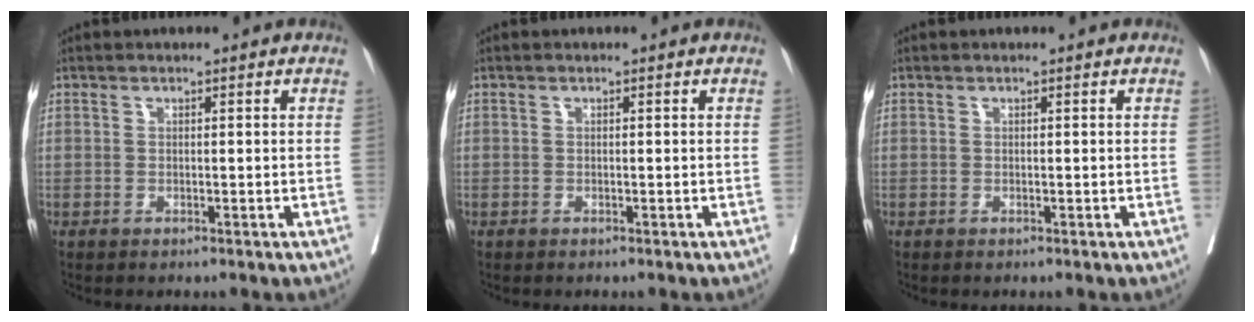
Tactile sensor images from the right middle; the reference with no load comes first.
{"total": 0.6, "force": [-0.1, 0.6, -0.1], "torque": [0.008, 0.007, -0.006]}
{"total": 0.0}